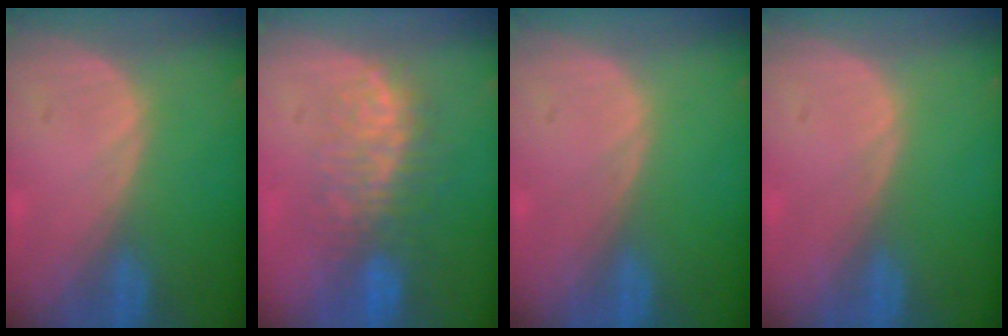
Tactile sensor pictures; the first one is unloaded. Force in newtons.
{"total": 8.3, "press": 7.6, "slide": 3.4}
{"total": 0.0}
{"total": 0.0}